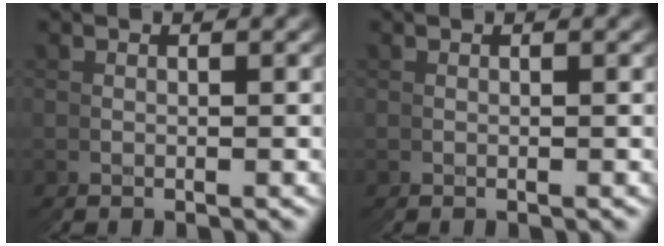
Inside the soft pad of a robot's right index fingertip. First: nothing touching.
{"total": 0.0}